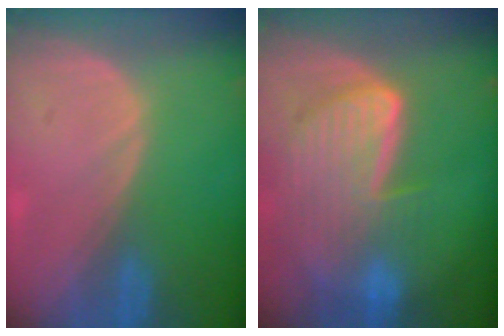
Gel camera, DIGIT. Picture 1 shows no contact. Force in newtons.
{"total": 9.2, "press": 8.1, "slide": 4.3}